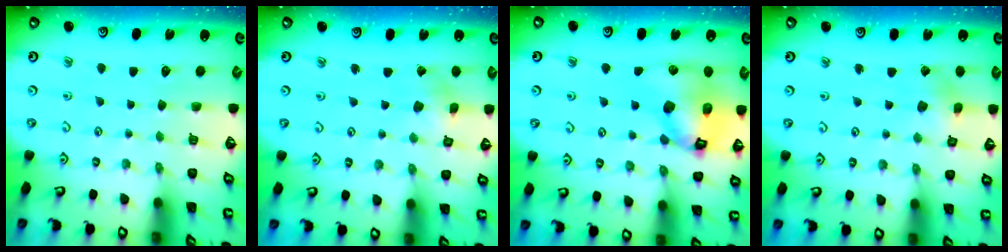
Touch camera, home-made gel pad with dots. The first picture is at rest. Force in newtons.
{"total": 2.4, "press": 2.4, "slide": 0.3}
{"total": 16.0, "press": 15.8, "slide": 2.3}
{"total": 2.3, "press": 2.3, "slide": 0.2}